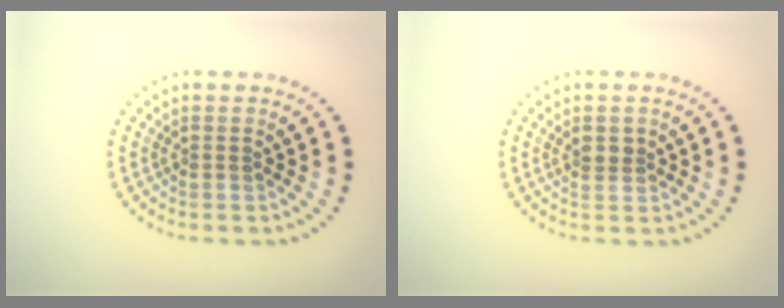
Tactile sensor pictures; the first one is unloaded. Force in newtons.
{"total": 1.4, "press": 1.3, "slide": 0.7}